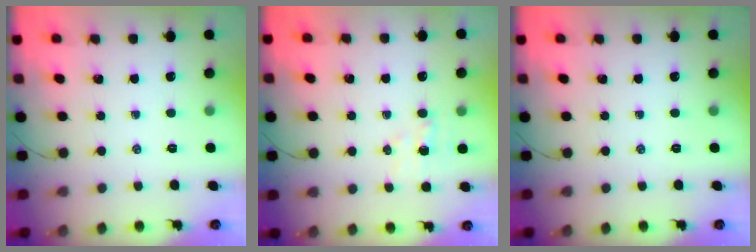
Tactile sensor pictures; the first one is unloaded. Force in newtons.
{"total": 3.5, "press": 3.3, "slide": 1.1}
{"total": 0.0}